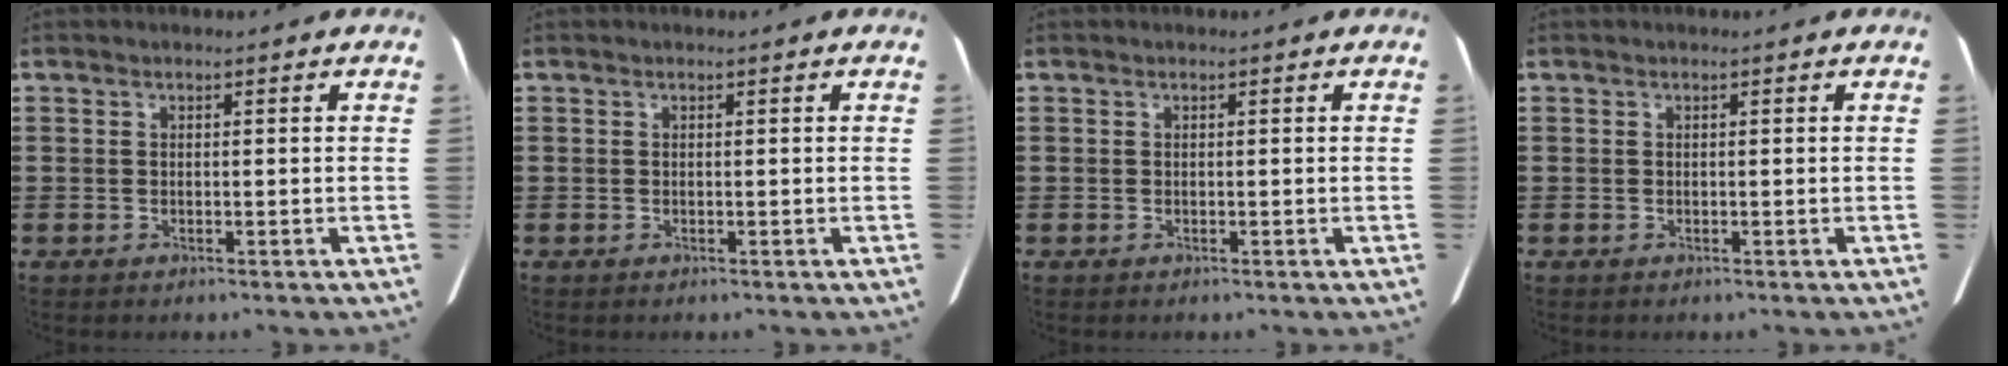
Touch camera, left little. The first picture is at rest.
{"total": 0.0}
{"total": 0.0}
{"total": 0.0}